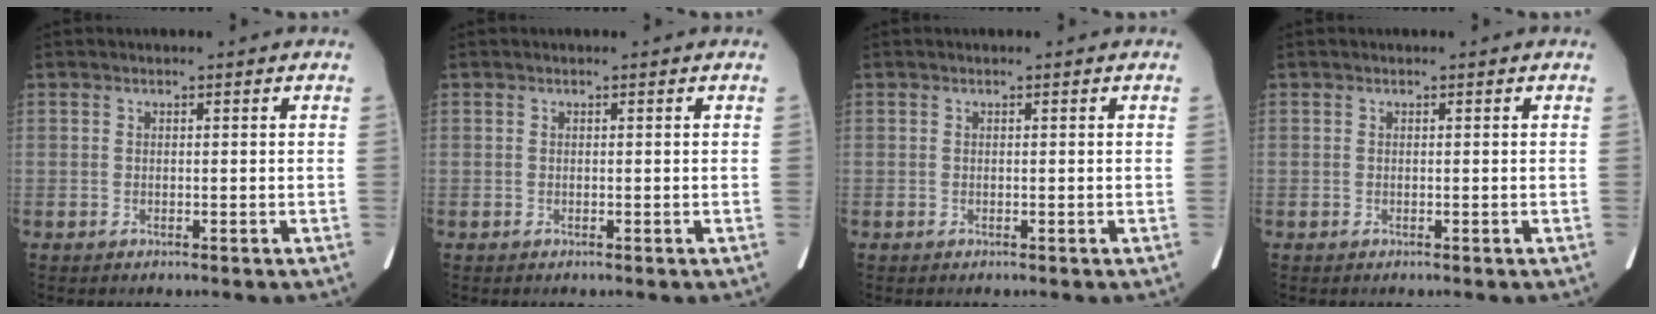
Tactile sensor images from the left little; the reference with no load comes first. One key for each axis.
{"total": 0.0}
{"total": 0.0}
{"total": 0.0}